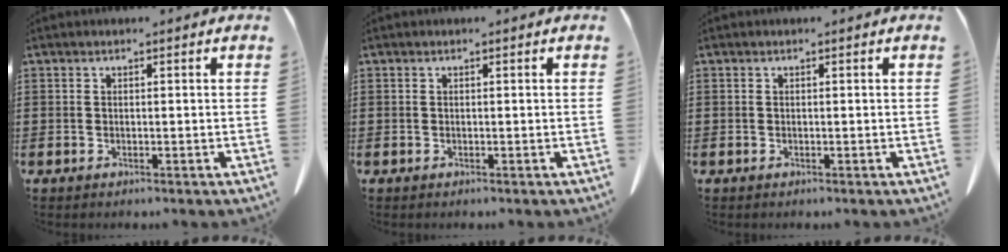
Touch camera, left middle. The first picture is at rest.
{"total": 0.0}
{"total": 0.0}